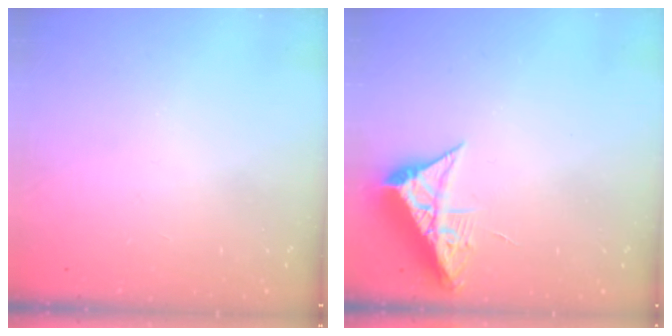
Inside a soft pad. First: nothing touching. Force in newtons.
{"total": 7.7, "press": 7.7, "slide": 0.4}